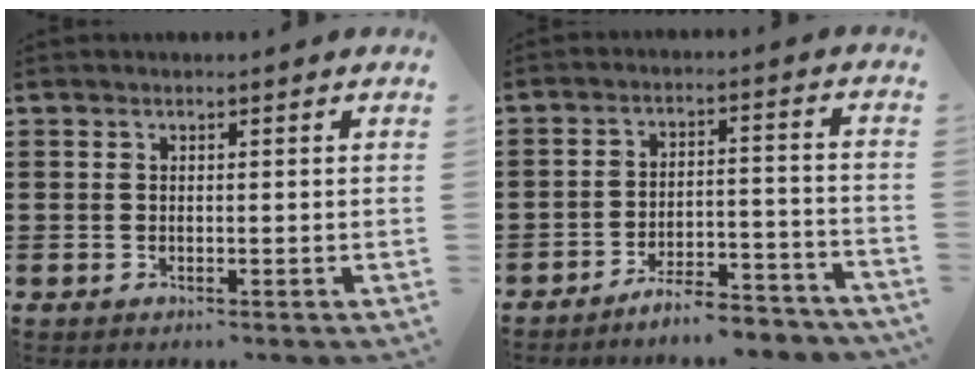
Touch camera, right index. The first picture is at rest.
{"total": 6.0, "force": [-5.7, 0.3, 1.8], "torque": [-0.025, 0.008, -0.109]}